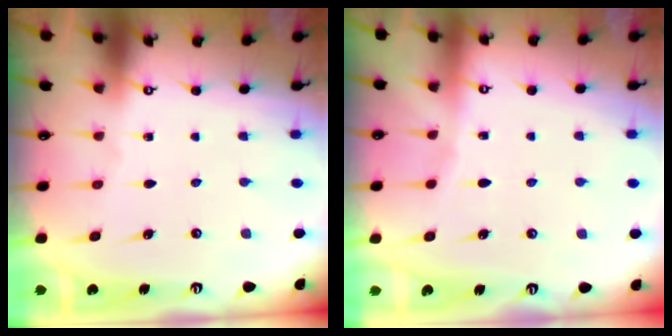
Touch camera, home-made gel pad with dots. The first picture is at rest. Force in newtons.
{"total": 4.0, "press": 3.9, "slide": 0.7}